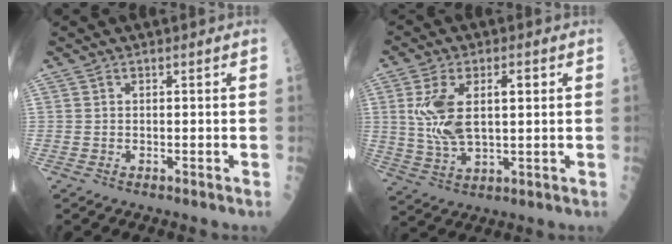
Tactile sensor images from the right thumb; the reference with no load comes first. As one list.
[{"total": 11.9, "force": [2.2, 5.7, 10.3], "torque": [-0.204, 0.005, 0.048]}]